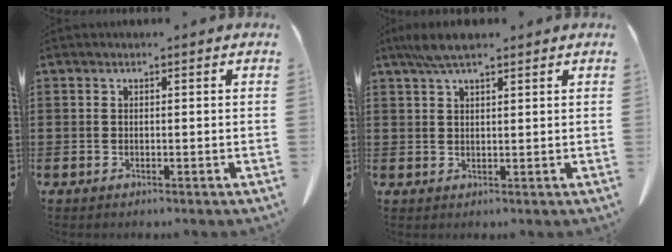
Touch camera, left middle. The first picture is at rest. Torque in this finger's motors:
{"motor_torque": [0.39, 0.43, -0.03, 0.01]}